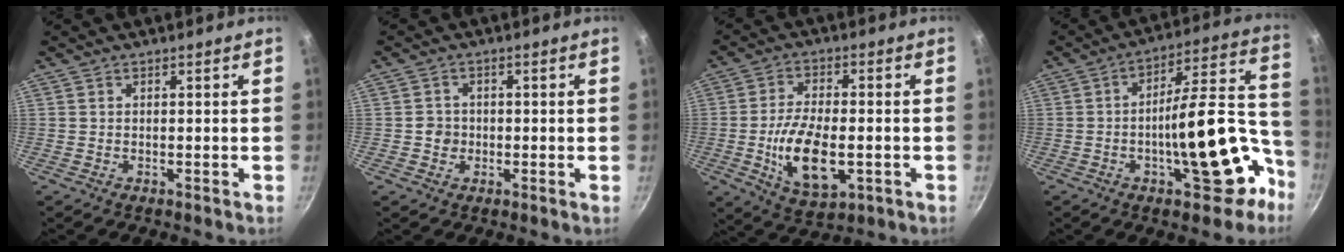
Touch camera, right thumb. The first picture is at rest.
{"total": 2.6, "force": [-0.5, 2.5, 0.8], "torque": [0.000, 0.008, -0.011]}
{"total": 13.4, "force": [-2.7, 6.6, 11.4], "torque": [-0.203, 0.006, -0.041]}
{"total": 20.5, "force": [-7.4, 8.2, 17.2], "torque": [-0.196, 0.071, -0.102]}